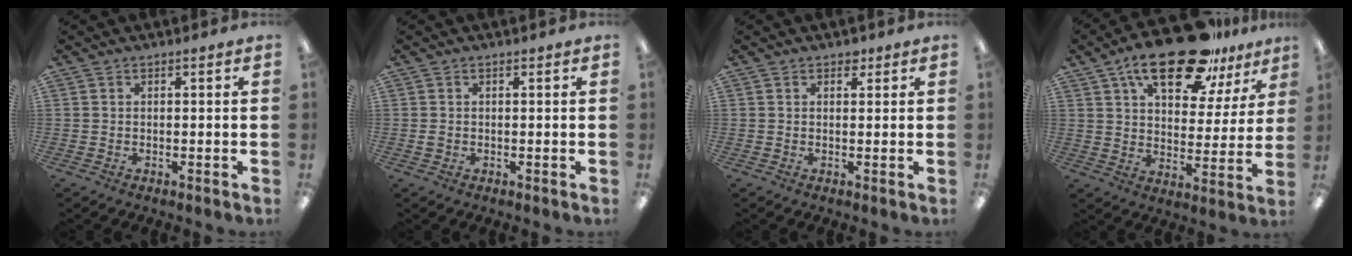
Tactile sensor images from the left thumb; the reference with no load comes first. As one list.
[{"total": 1.0, "force": [0.0, 0.8, 0.5], "torque": [-0.010, 0.004, -0.002]}, {"total": 1.8, "force": [1.2, 1.1, 0.8], "torque": [0.000, -0.004, 0.018]}, {"total": 21.0, "force": [14.0, 8.8, 13.0], "torque": [-0.208, -0.067, 0.234]}]